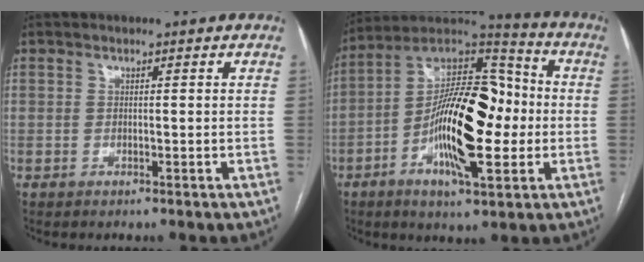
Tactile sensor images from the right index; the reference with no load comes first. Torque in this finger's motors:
{"motor_torque": [2.14, 0.00, 0.98, 0.21]}